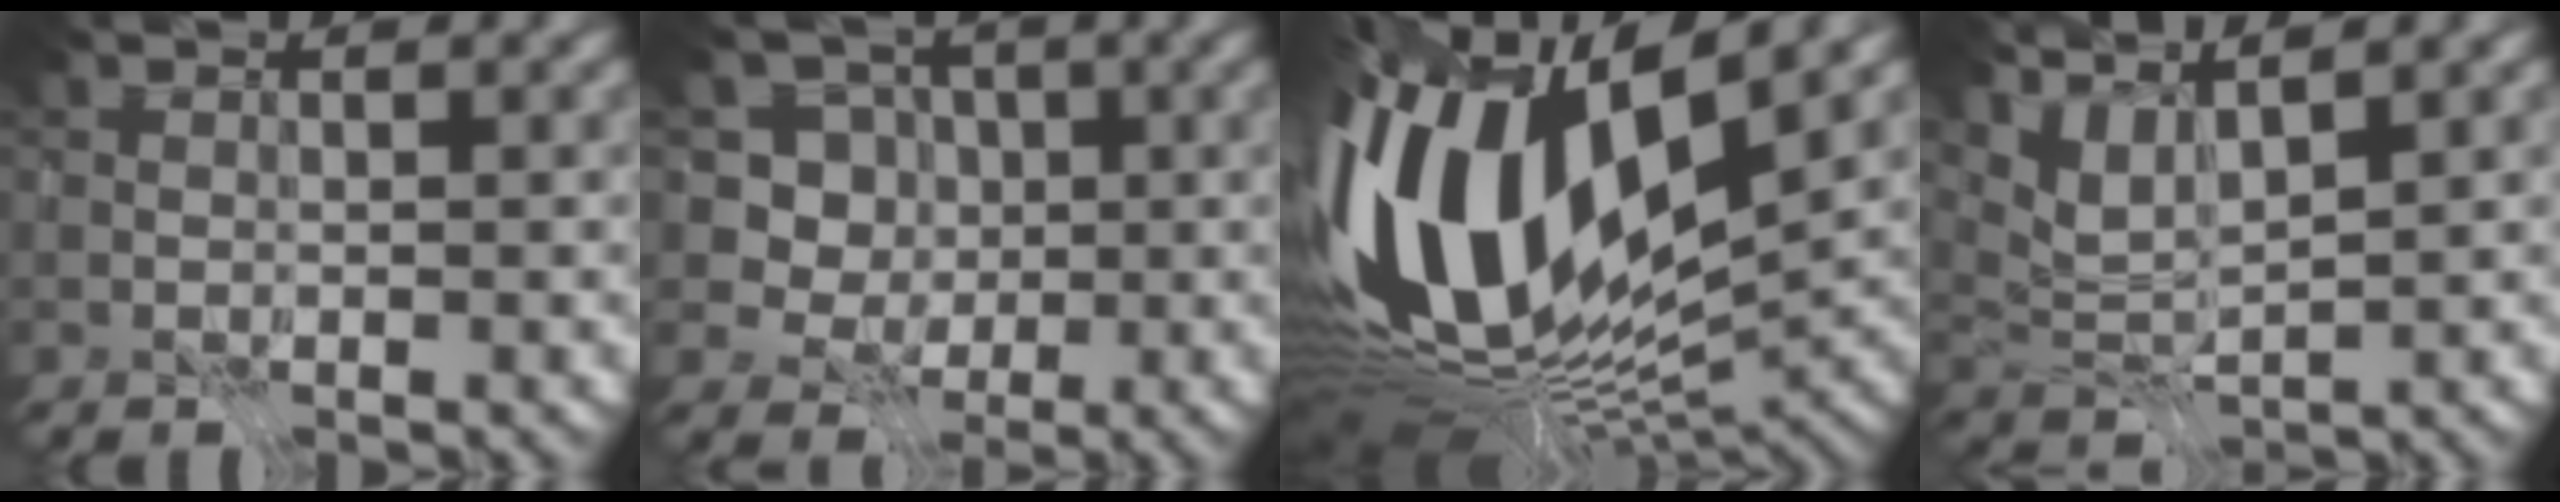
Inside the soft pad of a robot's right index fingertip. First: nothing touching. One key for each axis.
{"total": 4.8, "fx": 0.0, "fy": 4.5, "fz": 1.7, "tx": -0.018, "ty": -0.001, "tz": -0.020}
{"total": 16.4, "fx": 0.6, "fy": 7.6, "fz": 14.5, "tx": -0.301, "ty": 0.005, "tz": 0.006}
{"total": 4.8, "fx": 3.2, "fy": 1.3, "fz": 3.4, "tx": -0.079, "ty": 0.006, "tz": 0.057}